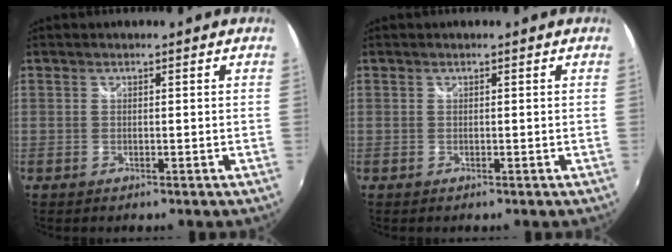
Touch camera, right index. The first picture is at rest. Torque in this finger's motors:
{"motor_torque": [0.00, 0.00, 0.00, 0.00]}